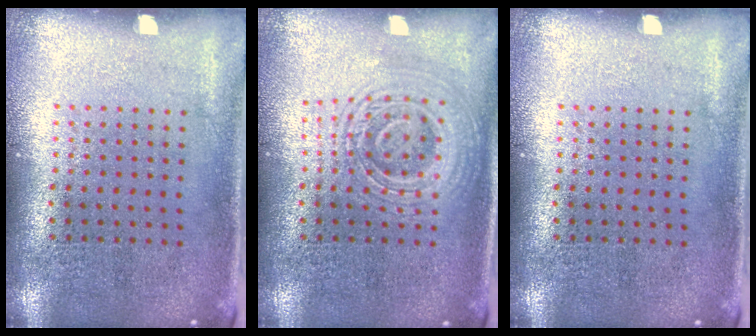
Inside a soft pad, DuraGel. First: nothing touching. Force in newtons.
{"total": 2.8, "press": 2.7, "slide": 0.5}
{"total": 0.0}